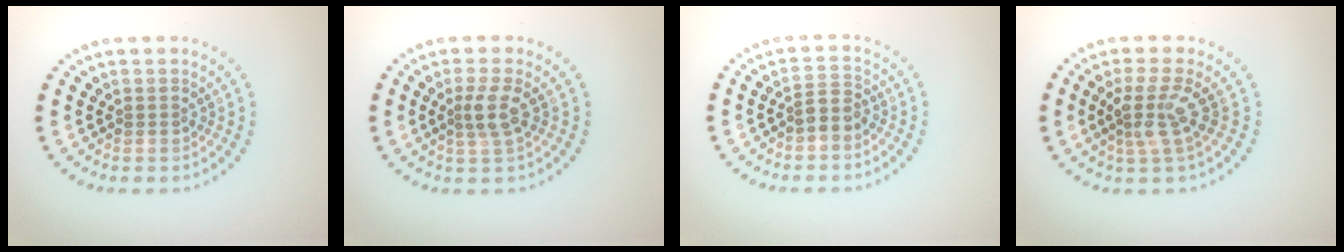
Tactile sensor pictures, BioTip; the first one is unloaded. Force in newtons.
{"total": 2.2, "press": 1.8, "slide": 1.3}
{"total": 1.8, "press": 1.6, "slide": 1.0}
{"total": 3.0, "press": 2.2, "slide": 2.1}